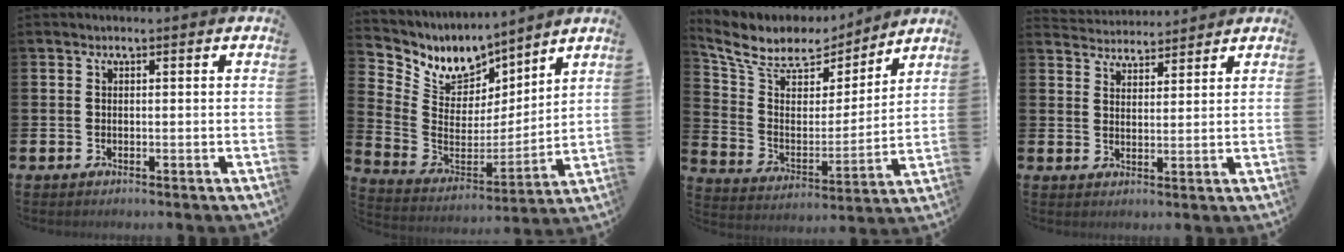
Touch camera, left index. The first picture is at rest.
{"total": 8.6, "force": [7.5, 4.2, 0.7], "torque": [-0.060, -0.059, 0.137]}
{"total": 9.2, "force": [7.9, 4.1, 2.2], "torque": [-0.092, -0.052, 0.140]}
{"total": 4.0, "force": [3.9, 0.7, -0.5], "torque": [-0.004, -0.021, 0.072]}